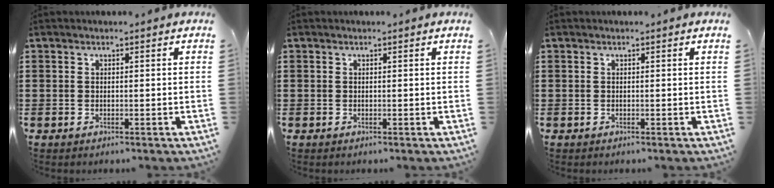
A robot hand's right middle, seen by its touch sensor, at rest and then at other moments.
{"total": 0.0}
{"total": 0.0}